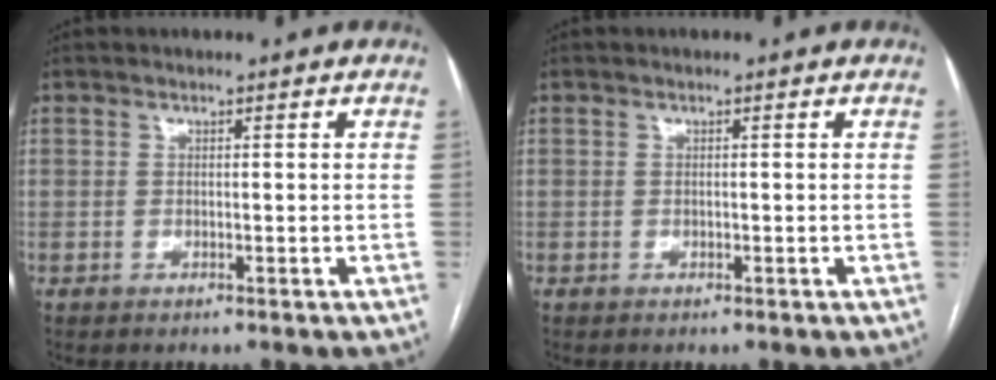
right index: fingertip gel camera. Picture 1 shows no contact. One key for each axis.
{"total": 0.0}